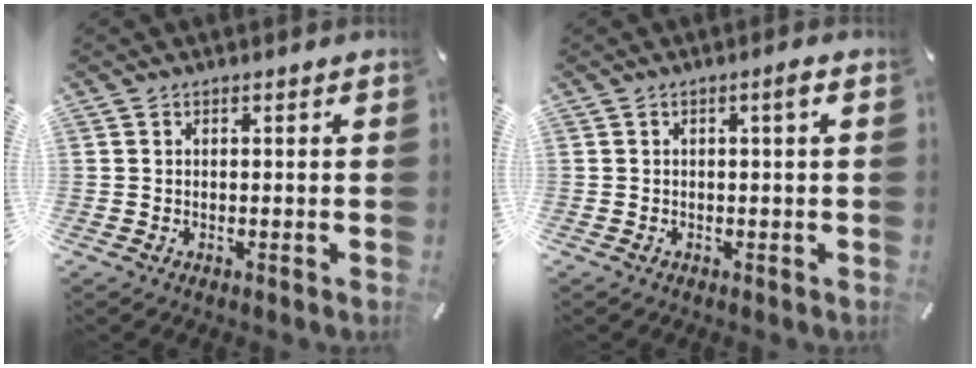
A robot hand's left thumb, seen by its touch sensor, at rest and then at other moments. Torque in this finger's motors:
{"motor_torque": [-0.03, -0.13, 0.19, 0.00, 0.07]}